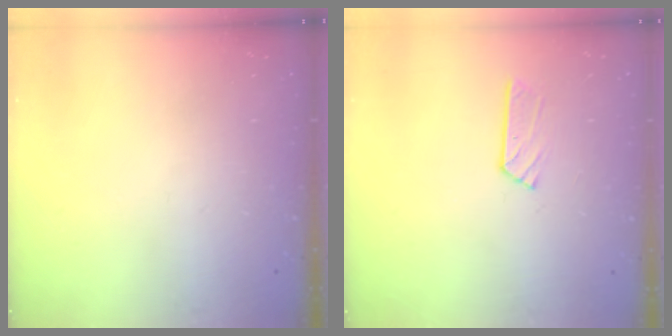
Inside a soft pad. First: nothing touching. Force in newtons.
{"total": 3.4, "press": 3.4, "slide": 0.3}